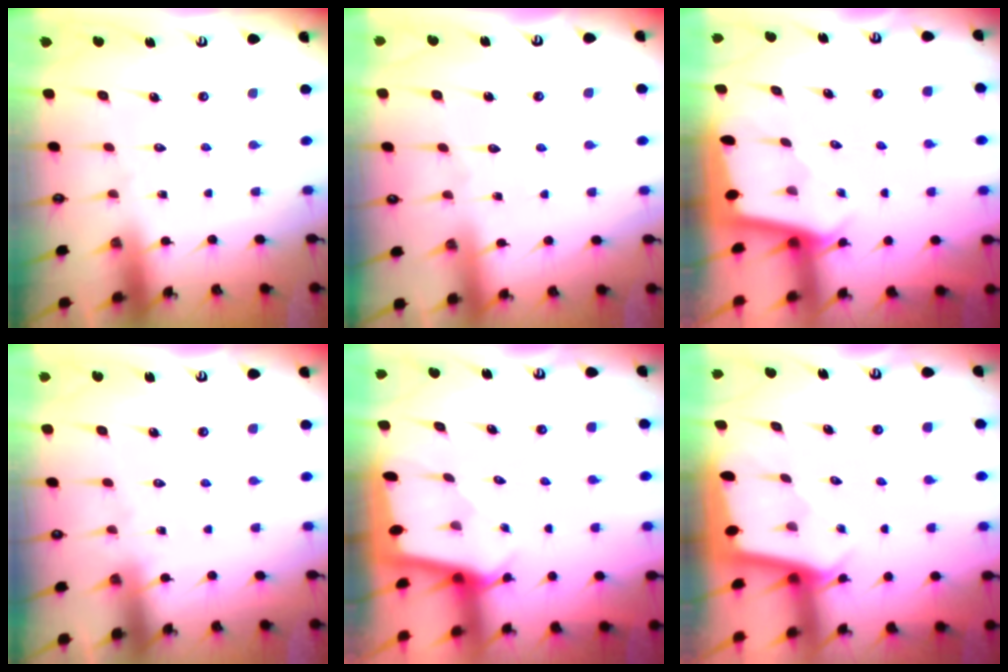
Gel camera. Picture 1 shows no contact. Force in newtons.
{"total": 4.9, "press": 4.9, "slide": 0.4}
{"total": 1.9, "press": 1.9, "slide": 0.1}
{"total": 3.8, "press": 3.7, "slide": 0.6}
{"total": 1.7, "press": 1.7, "slide": 0.2}
{"total": 1.6, "press": 1.6, "slide": 0.1}